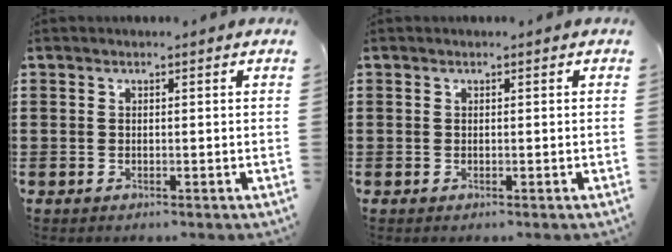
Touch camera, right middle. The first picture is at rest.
{"total": 0.0}